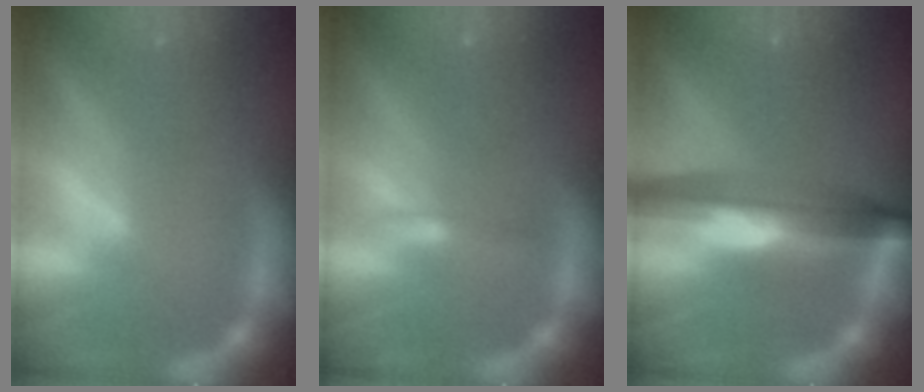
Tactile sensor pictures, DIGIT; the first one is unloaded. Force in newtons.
{"total": 0.9}
{"total": 9.0}